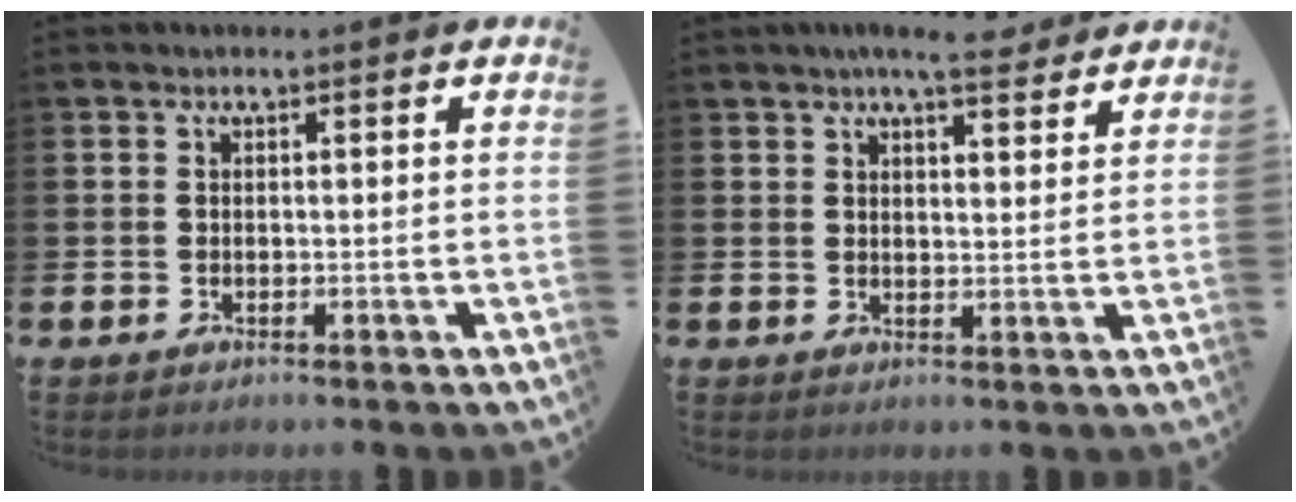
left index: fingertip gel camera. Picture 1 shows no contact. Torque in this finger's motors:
{"motor_torque": [1.07, -1.07, 0.59, 0.15]}